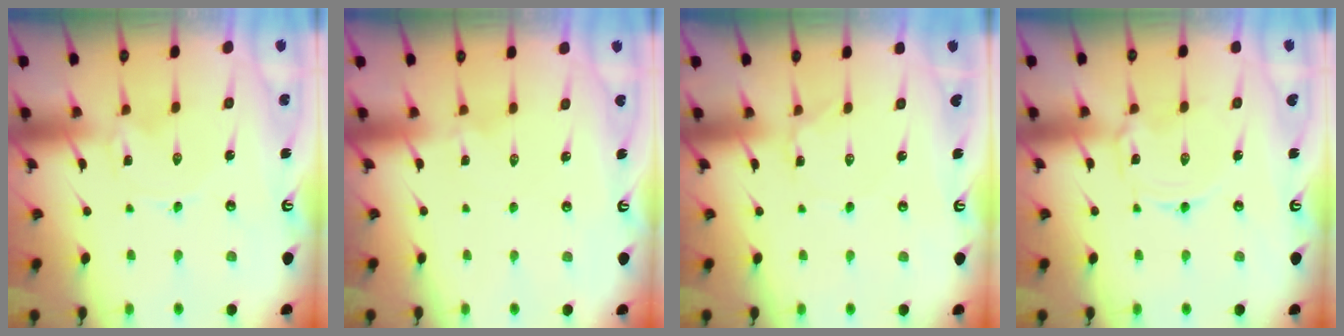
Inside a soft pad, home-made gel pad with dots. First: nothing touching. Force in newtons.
{"total": 1.8, "press": 1.7, "slide": 0.3}
{"total": 1.4, "press": 1.3, "slide": 0.1}
{"total": 1.8, "press": 1.7, "slide": 0.4}